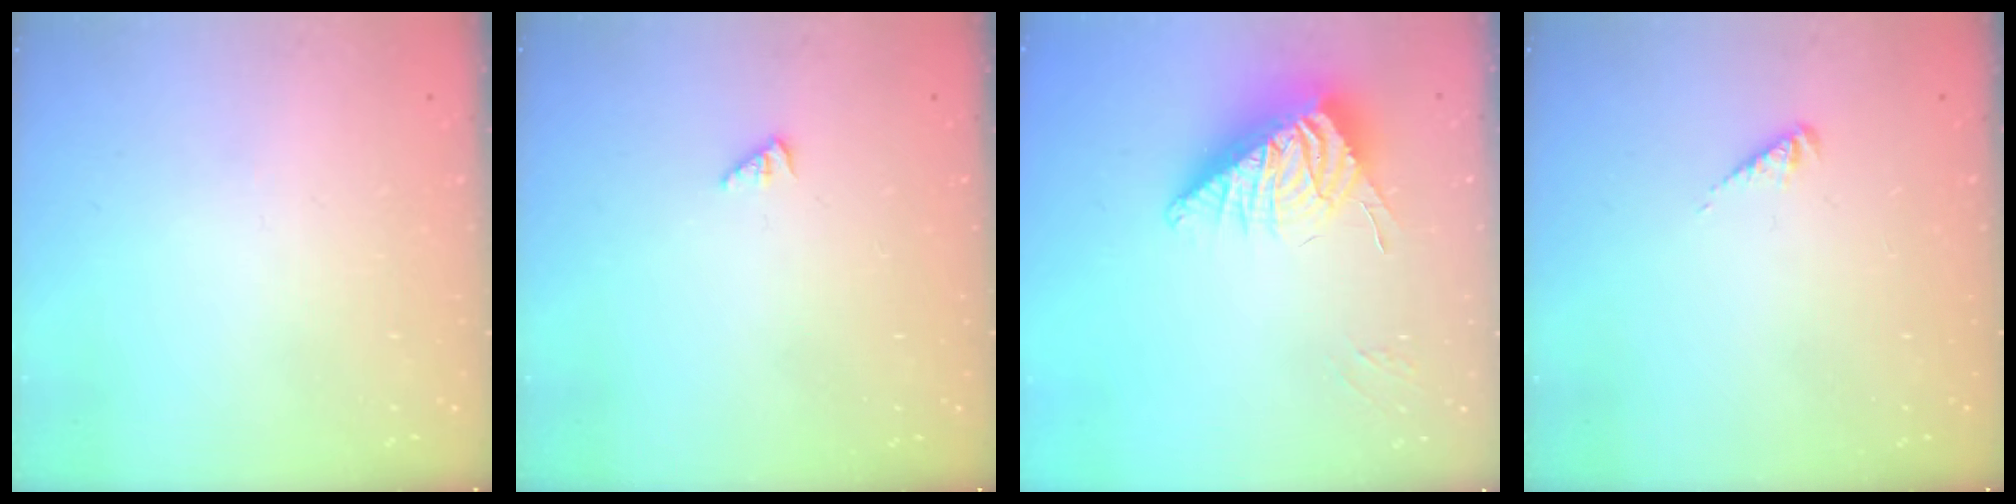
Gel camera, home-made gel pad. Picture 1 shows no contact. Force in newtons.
{"total": 0.6, "press": 0.6, "slide": 0.2}
{"total": 14.1, "press": 14.0, "slide": 1.3}
{"total": 2.1, "press": 2.0, "slide": 0.4}